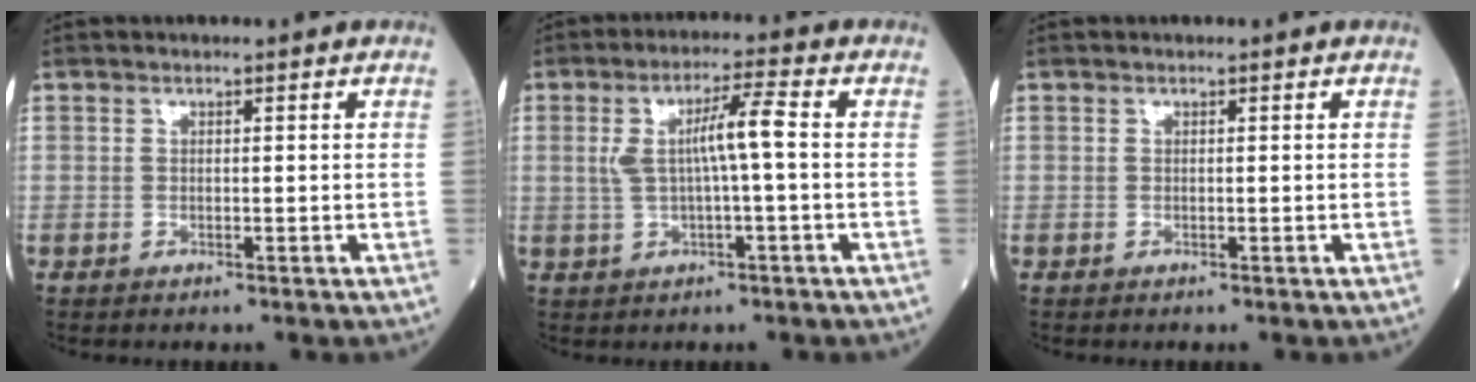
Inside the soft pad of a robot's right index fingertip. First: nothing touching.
{"total": 6.3, "force": [0.4, 0.4, 6.3], "torque": [-0.122, 0.015, 0.010]}
{"total": 0.0}